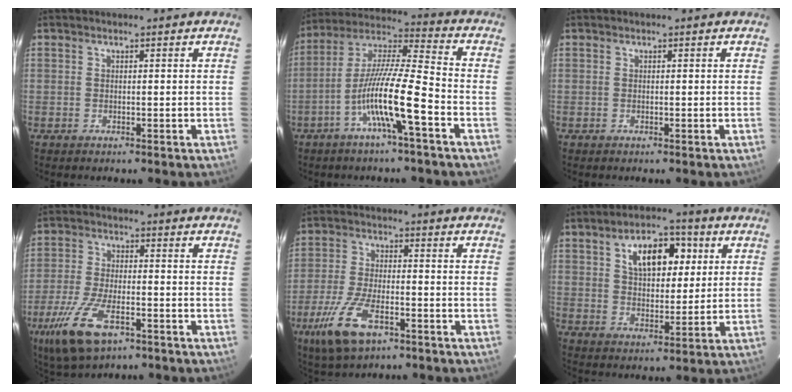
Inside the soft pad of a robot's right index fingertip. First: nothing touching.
{"total": 12.7, "force": [-5.1, 0.1, 11.6], "torque": [-0.227, 0.009, -0.098]}
{"total": 0.0}
{"total": 10.5, "force": [-5.7, 3.6, 8.0], "torque": [-0.172, -0.019, -0.097]}
{"total": 9.8, "force": [-5.2, 3.4, 7.6], "torque": [-0.166, -0.017, -0.091]}
{"total": 10.1, "force": [3.6, 5.3, 7.8], "torque": [-0.123, 0.022, 0.060]}